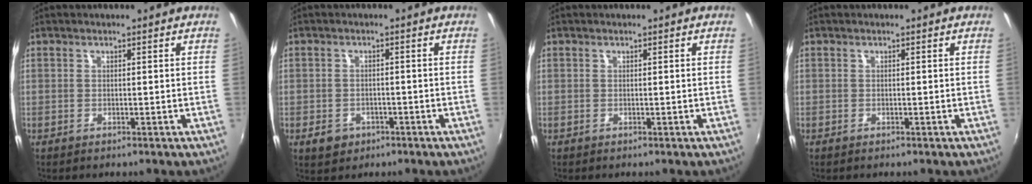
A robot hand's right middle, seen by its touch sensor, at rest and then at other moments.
{"total": 3.9, "force": [-1.9, 3.0, 1.5], "torque": [-0.040, 0.002, -0.024]}
{"total": 0.0}
{"total": 0.0}